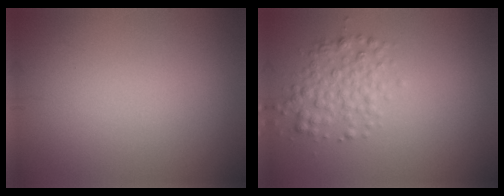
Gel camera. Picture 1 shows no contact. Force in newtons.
{"total": 2.9, "press": 2.9, "slide": 0.1}